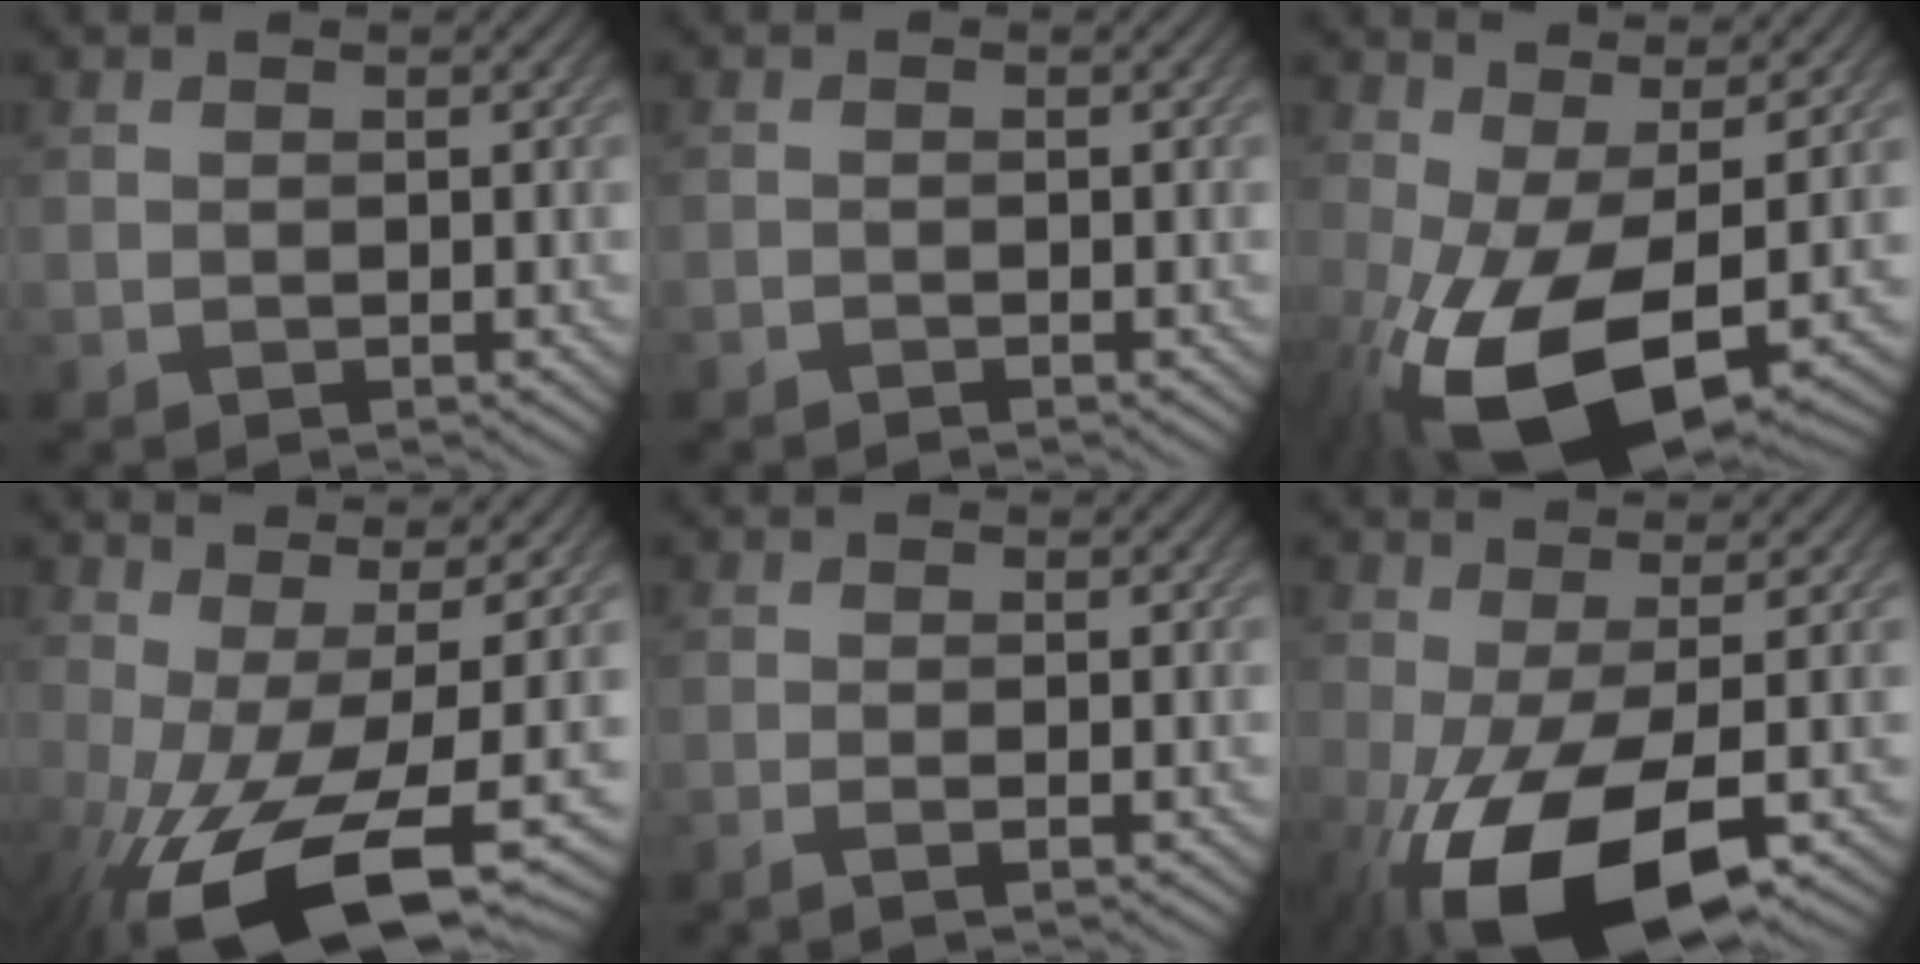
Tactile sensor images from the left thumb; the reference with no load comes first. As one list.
[{"total": 0.6, "force": [-0.6, 0.1, 0.2], "torque": [-0.001, -0.003, -0.012]}, {"total": 15.6, "force": [-3.2, 7.4, 13.3], "torque": [-0.261, -0.023, -0.046]}, {"total": 16.2, "force": [-4.7, 6.4, 14.1], "torque": [-0.277, -0.024, -0.071]}, {"total": 1.5, "force": [-0.4, 0.2, 1.4], "torque": [-0.026, -0.003, -0.013]}, {"total": 12.4, "force": [-4.3, 4.5, 10.8], "torque": [-0.213, -0.022, -0.067]}]